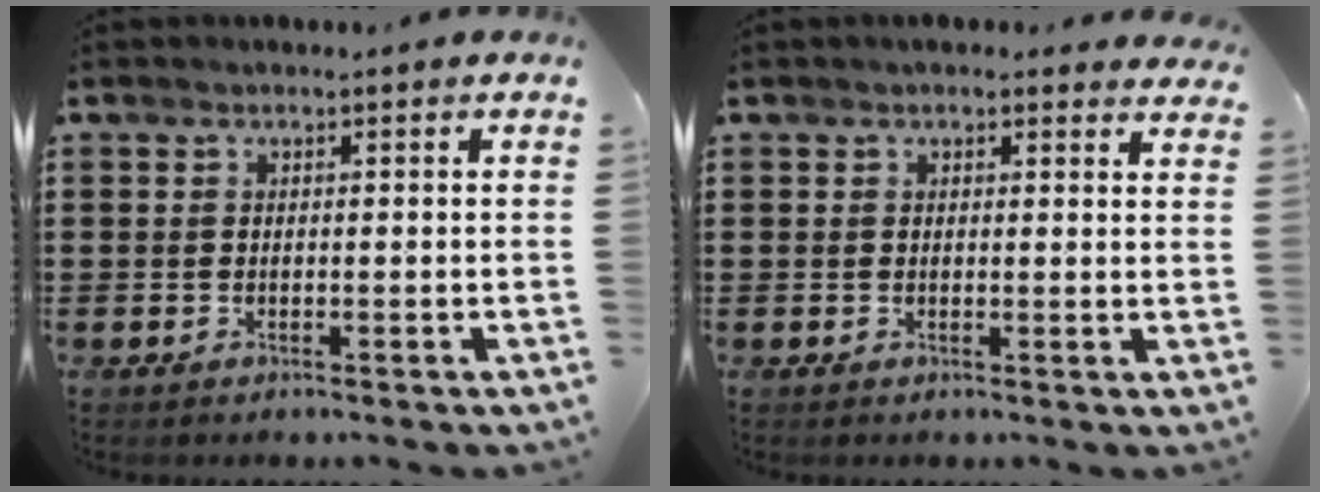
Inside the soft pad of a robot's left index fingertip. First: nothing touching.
{"total": 1.5, "force": [1.4, 0.5, 0.4], "torque": [-0.011, 0.006, 0.026]}